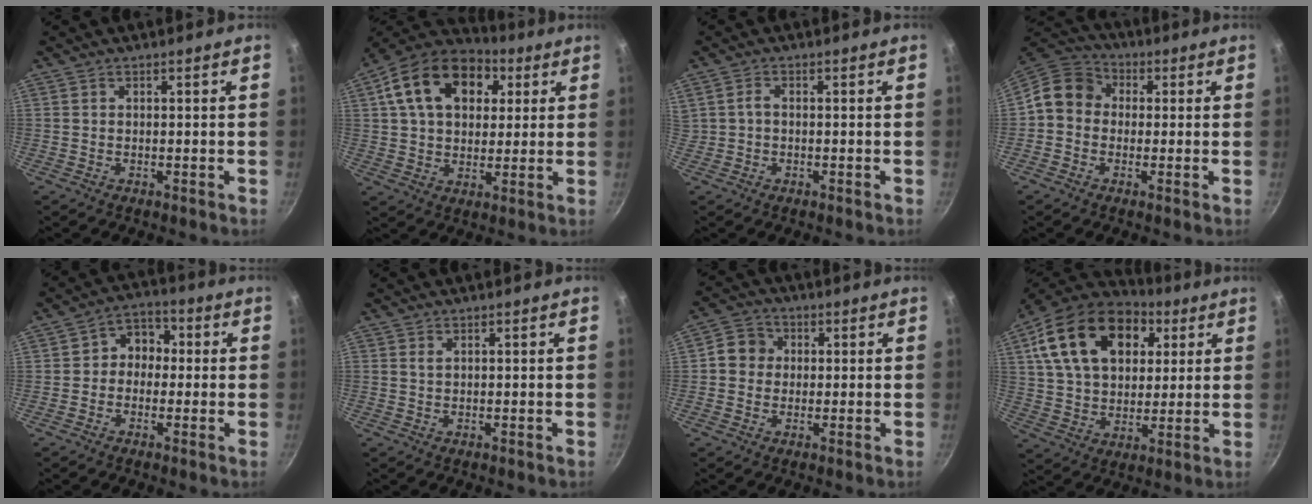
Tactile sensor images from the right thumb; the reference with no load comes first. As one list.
[{"total": 19.3, "force": [6.3, 13.2, 12.5], "torque": [-0.203, 0.014, 0.093]}, {"total": 1.6, "force": [-0.1, 1.2, 1.1], "torque": [-0.017, 0.012, 0.001]}, {"total": 9.2, "force": [0.2, 8.0, 4.5], "torque": [-0.055, 0.028, -0.023]}, {"total": 6.3, "force": [-0.1, 5.3, 3.4], "torque": [-0.007, 0.018, -0.019]}, {"total": 0.6, "force": [0.4, 0.3, 0.5], "torque": [-0.008, -0.002, 0.007]}, {"total": 5.6, "force": [0.4, 5.1, 2.2], "torque": [-0.009, 0.009, -0.009]}, {"total": 23.0, "force": [8.4, 15.2, 15.1], "torque": [-0.248, 0.000, 0.136]}]